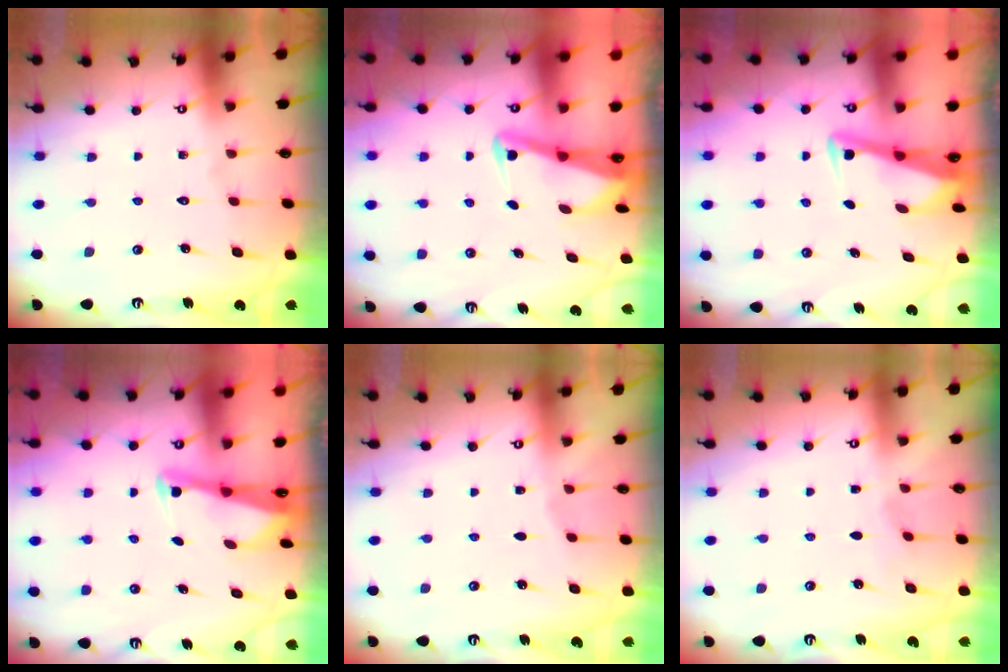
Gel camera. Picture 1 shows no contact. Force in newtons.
{"total": 3.0, "press": 3.0, "slide": 0.3}
{"total": 3.3, "press": 3.3, "slide": 0.3}
{"total": 2.6, "press": 2.6, "slide": 0.3}
{"total": 1.6, "press": 1.5, "slide": 0.3}
{"total": 2.3, "press": 2.3, "slide": 0.4}